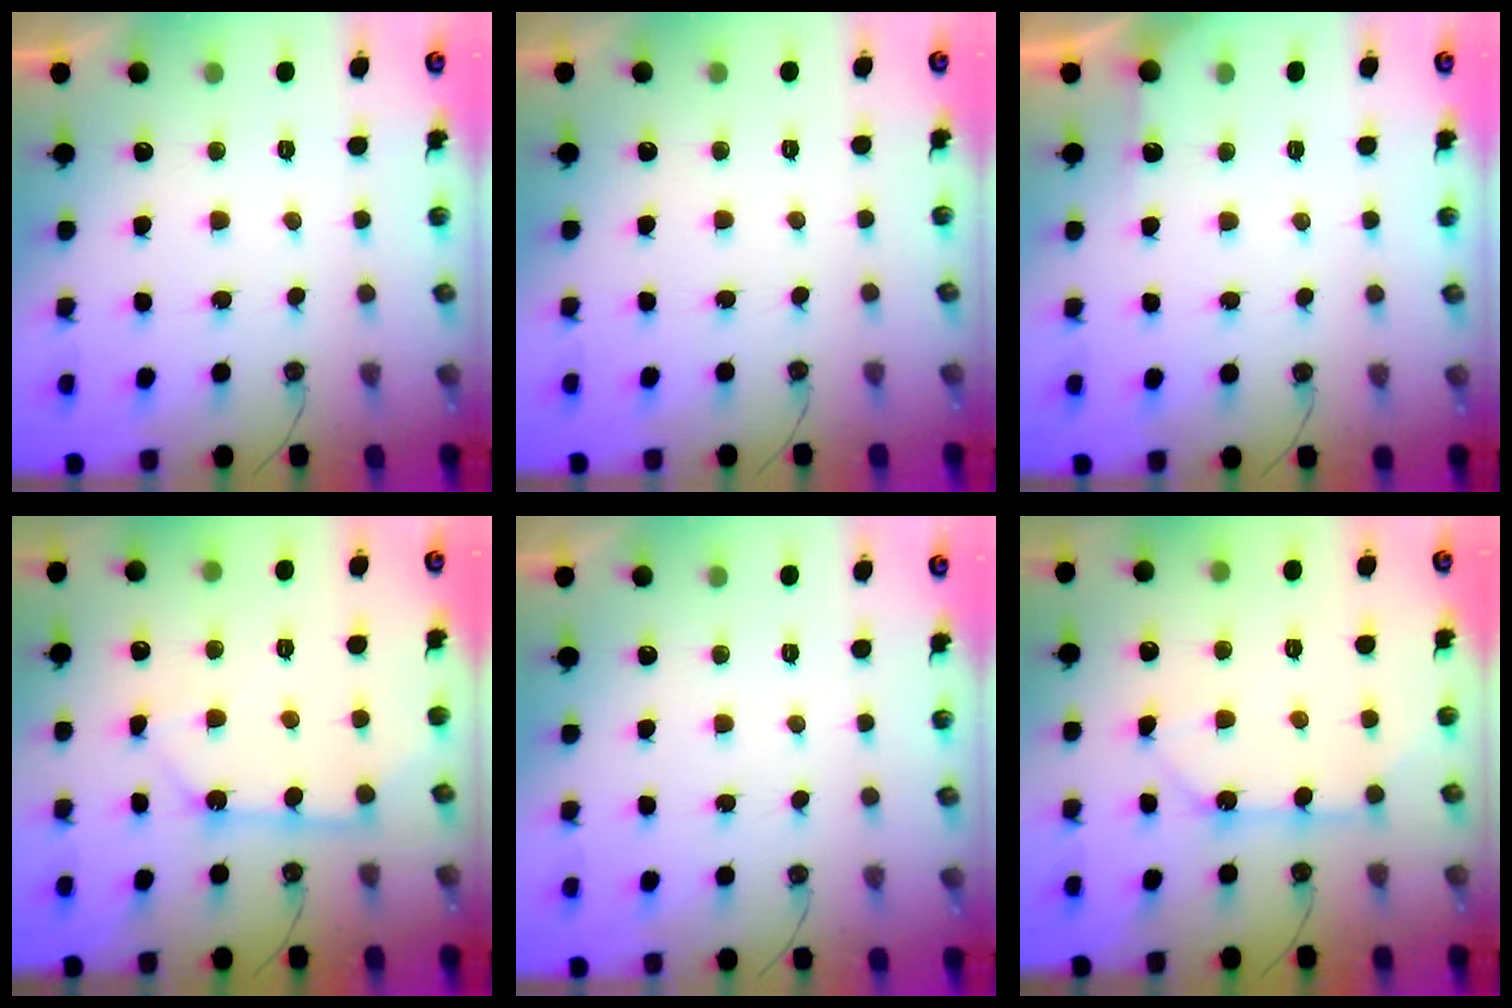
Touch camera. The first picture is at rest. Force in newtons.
{"total": 0.0}
{"total": 3.0, "press": 3.0, "slide": 0.3}
{"total": 8.8, "press": 8.7, "slide": 0.7}
{"total": 0.0}
{"total": 11.6, "press": 11.6, "slide": 1.1}